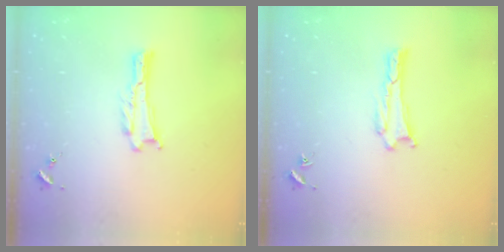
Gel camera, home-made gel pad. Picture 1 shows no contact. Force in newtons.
{"total": 0.0}